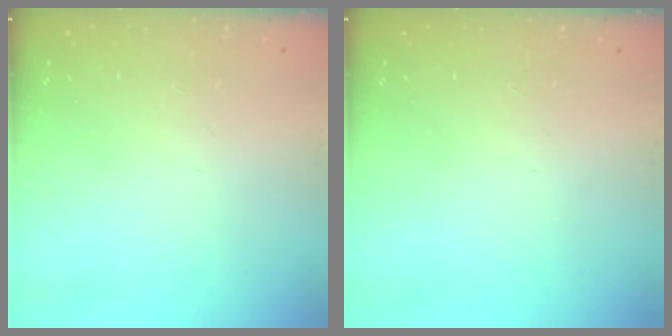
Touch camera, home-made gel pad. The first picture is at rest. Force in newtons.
{"total": 0.0}